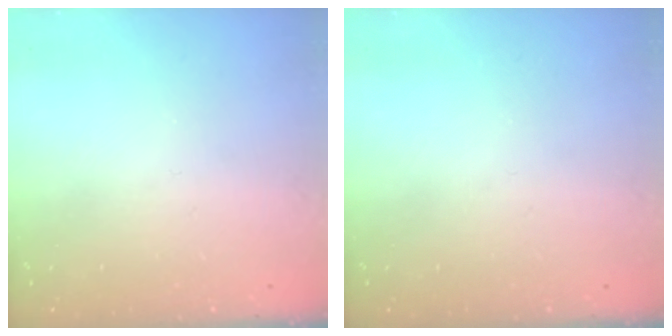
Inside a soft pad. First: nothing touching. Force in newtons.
{"total": 0.0}